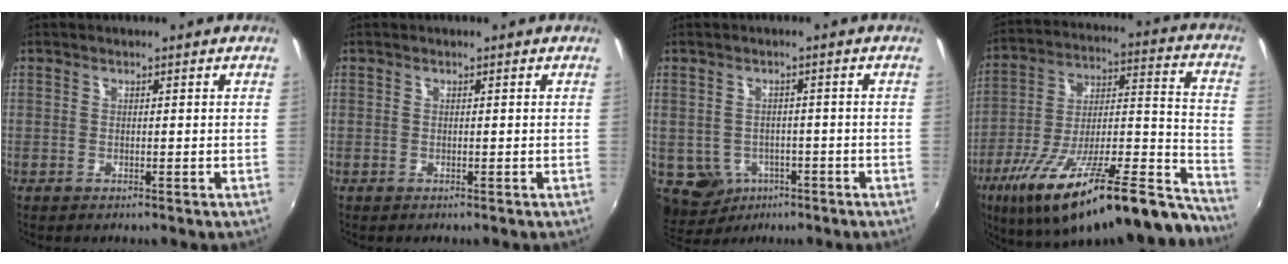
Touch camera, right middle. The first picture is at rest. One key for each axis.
{"total": 0.0}
{"total": 8.1, "fx": -3.3, "fy": 6.9, "fz": 2.7, "tx": -0.080, "ty": -0.008, "tz": -0.033}
{"total": 30.7, "fx": -22.5, "fy": 6.9, "fz": 19.7, "tx": -0.289, "ty": -0.023, "tz": -0.340}